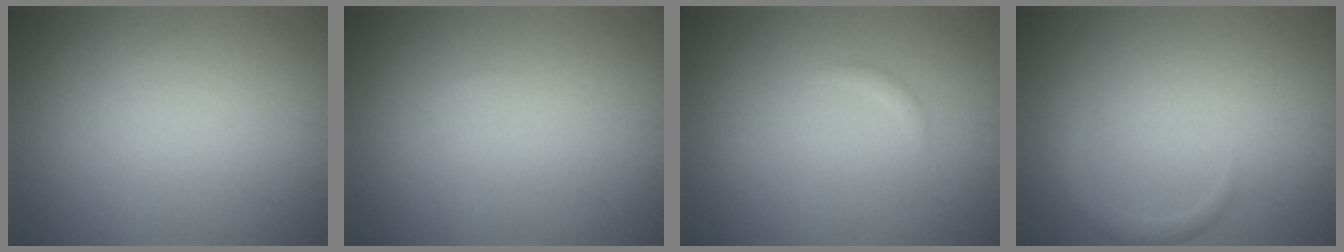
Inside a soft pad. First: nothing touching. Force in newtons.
{"total": 0.0}
{"total": 0.6, "press": 0.6, "slide": 0.0}
{"total": 1.2, "press": 1.2, "slide": 0.1}